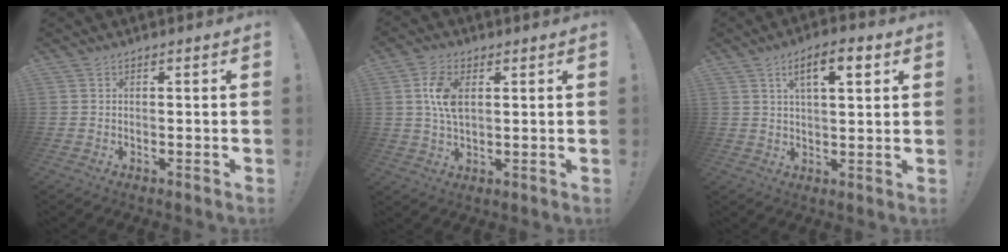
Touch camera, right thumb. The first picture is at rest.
{"total": 8.3, "force": [2.0, 4.8, 6.5], "torque": [-0.133, -0.002, 0.033]}
{"total": 8.4, "force": [3.6, 2.8, 7.1], "torque": [-0.104, -0.003, 0.054]}